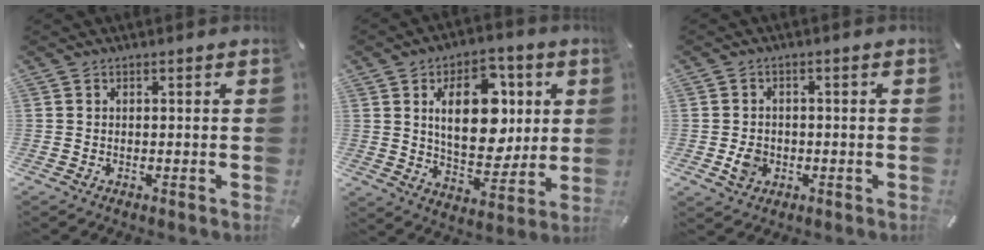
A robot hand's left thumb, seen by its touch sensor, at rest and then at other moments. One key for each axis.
{"total": 17.4, "fx": 4.5, "fy": 11.1, "fz": 12.6, "tx": -0.197, "ty": -0.002, "tz": 0.076}
{"total": 4.5, "fx": -1.1, "fy": 3.8, "fz": 2.1, "tx": -0.031, "ty": -0.005, "tz": -0.023}